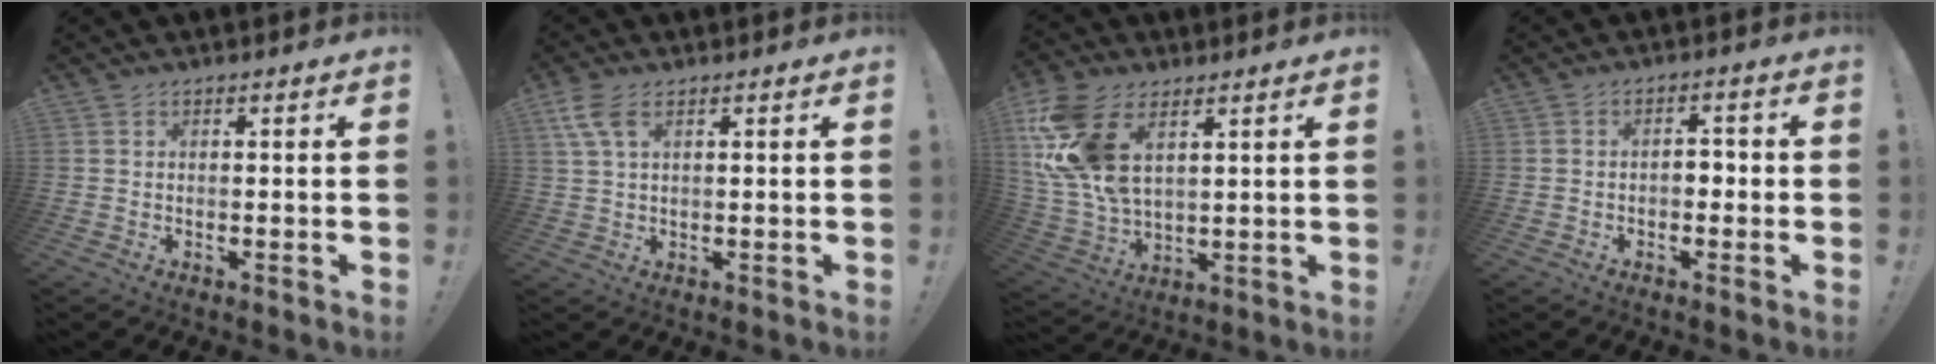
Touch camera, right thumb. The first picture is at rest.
{"total": 6.8, "force": [3.1, 3.5, 4.9], "torque": [-0.102, -0.003, 0.062]}
{"total": 17.5, "force": [7.5, 10.5, 11.8], "torque": [-0.253, -0.027, 0.141]}
{"total": 3.4, "force": [-1.4, 2.3, 2.2], "torque": [-0.033, 0.006, -0.027]}